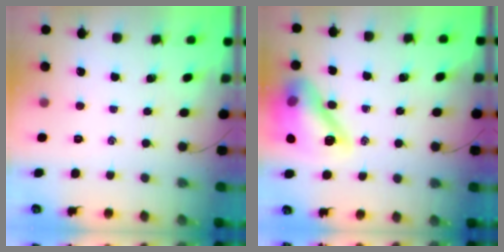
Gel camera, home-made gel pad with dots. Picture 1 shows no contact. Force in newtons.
{"total": 15.4, "press": 15.1, "slide": 2.9}